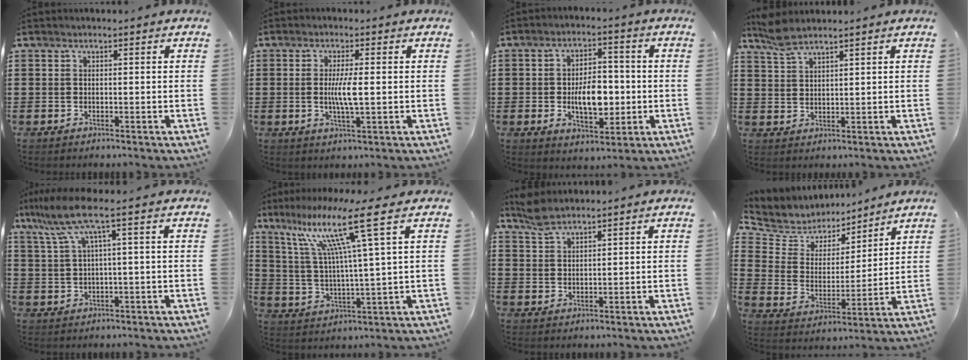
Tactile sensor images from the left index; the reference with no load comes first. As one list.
[{"total": 4.8, "force": [0.0, 0.8, 4.7], "torque": [-0.092, -0.003, -0.004]}, {"total": 7.5, "force": [-1.0, 4.2, 6.2], "torque": [-0.087, 0.003, -0.023]}, {"total": 3.7, "force": [3.2, 0.7, 1.8], "torque": [-0.044, -0.001, 0.060]}, {"total": 7.0, "force": [2.7, 0.4, 6.5], "torque": [-0.156, -0.016, 0.037]}, {"total": 13.2, "force": [7.0, -0.3, 11.2], "torque": [-0.231, -0.013, 0.107]}, {"total": 3.2, "force": [2.7, 0.9, 1.5], "torque": [-0.036, 0.001, 0.051]}, {"total": 6.1, "force": [5.6, 2.5, 0.0], "torque": [-0.043, -0.039, 0.096]}]